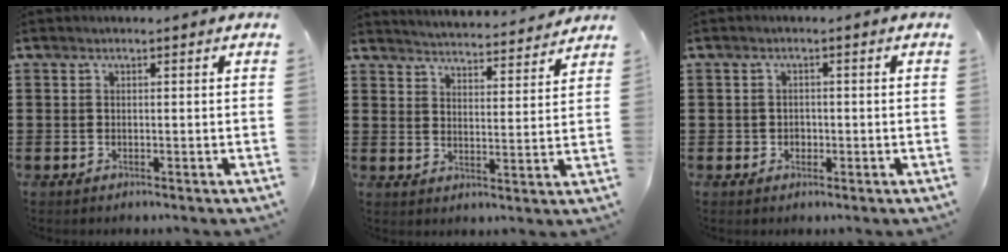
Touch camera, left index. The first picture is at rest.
{"total": 4.0, "force": [4.0, -0.6, 0.1], "torque": [-0.023, -0.037, 0.065]}
{"total": 1.3, "force": [-0.2, 1.3, 0.3], "torque": [-0.012, 0.005, -0.007]}